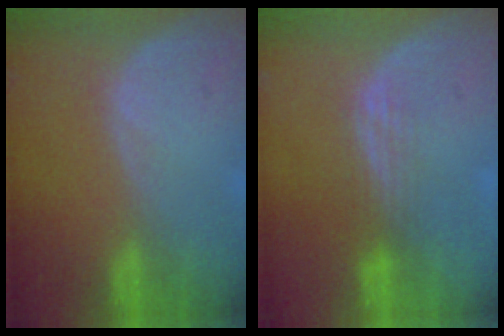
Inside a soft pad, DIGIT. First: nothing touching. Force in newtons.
{"total": 3.0, "press": 2.5, "slide": 1.6}